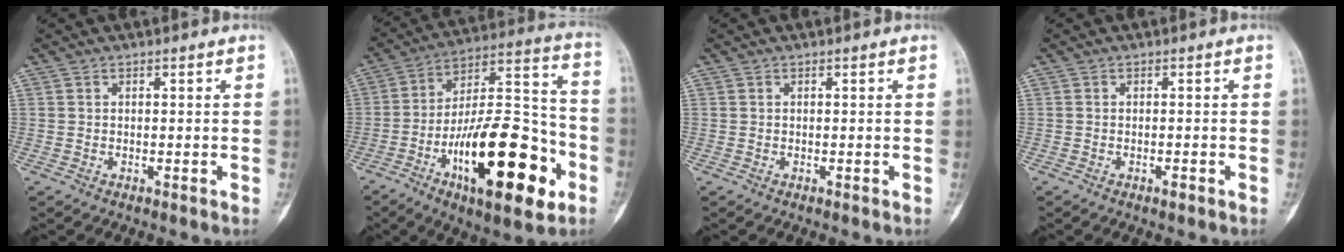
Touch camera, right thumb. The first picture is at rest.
{"total": 27.6, "force": [-10.7, 10.5, 23.1], "torque": [-0.366, 0.054, -0.164]}
{"total": 0.0}
{"total": 1.0, "force": [-0.6, 0.3, 0.7], "torque": [-0.015, 0.003, -0.009]}